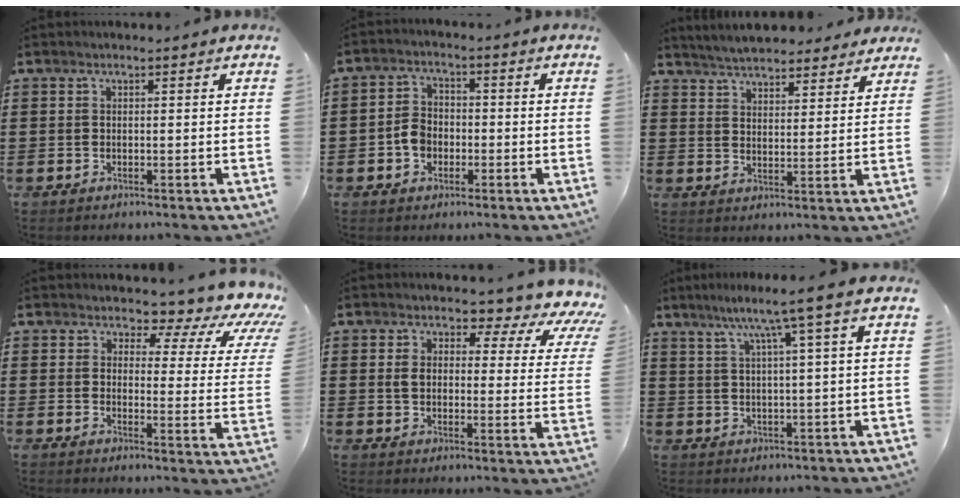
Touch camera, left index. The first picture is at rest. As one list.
[{"total": 4.2, "force": [-1.4, 3.2, 2.2], "torque": [-0.054, 0.006, -0.030]}, {"total": 4.7, "force": [4.7, 0.8, 0.4], "torque": [-0.026, -0.016, 0.085]}, {"total": 4.5, "force": [3.3, 1.7, 2.5], "torque": [-0.046, -0.028, 0.045]}, {"total": 4.4, "force": [2.9, 2.3, 2.5], "torque": [-0.056, -0.025, 0.039]}, {"total": 6.4, "force": [3.4, -0.6, 5.4], "torque": [-0.116, -0.002, 0.052]}]